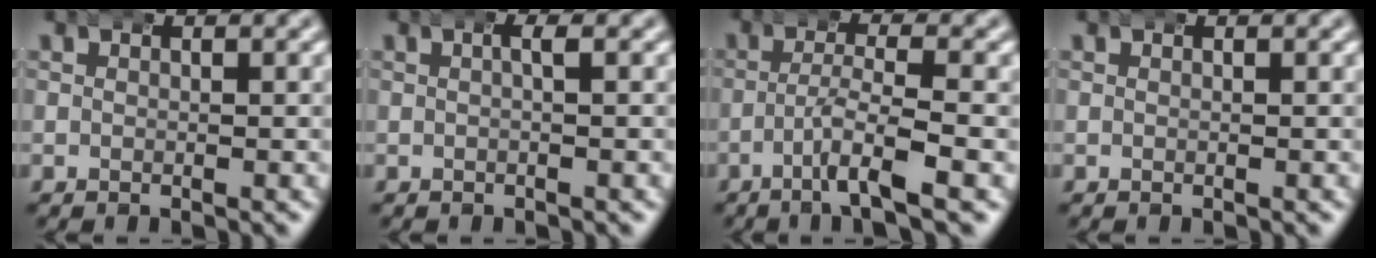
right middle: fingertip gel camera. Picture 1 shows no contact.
{"total": 1.1, "force": [0.3, 0.2, 1.0], "torque": [-0.011, 0.005, 0.003]}
{"total": 4.2, "force": [-2.3, 0.3, 3.5], "torque": [-0.059, 0.004, -0.044]}
{"total": 0.0}